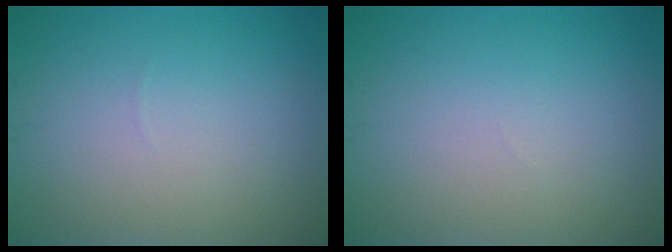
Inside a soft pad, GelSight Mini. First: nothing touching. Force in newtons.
{"total": 0.0}